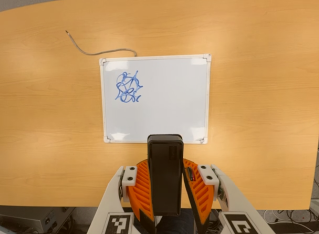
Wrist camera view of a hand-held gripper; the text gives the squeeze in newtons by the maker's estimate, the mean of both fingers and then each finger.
{"total": 7.5, "left": 6.3, "right": 8.7}